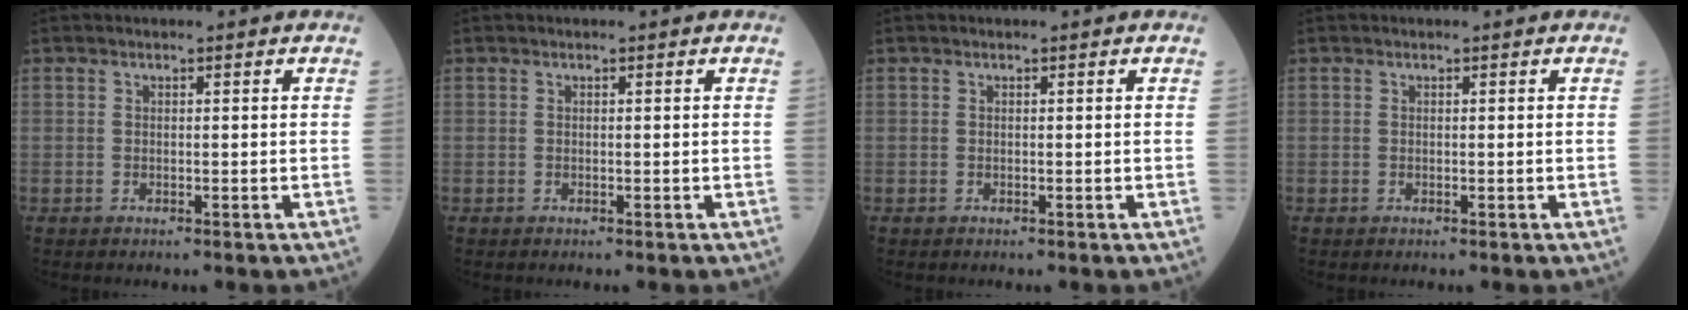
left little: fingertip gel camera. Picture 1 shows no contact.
{"total": 0.0}
{"total": 0.0}
{"total": 0.0}